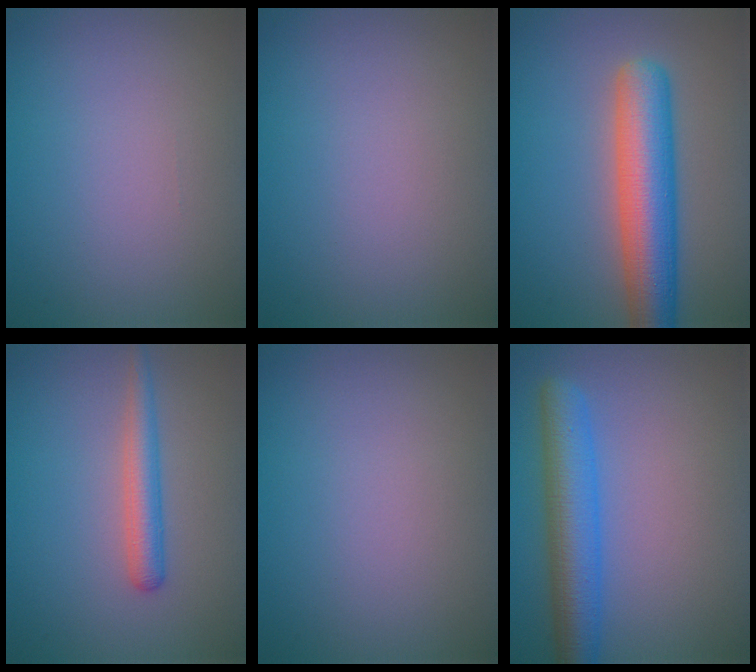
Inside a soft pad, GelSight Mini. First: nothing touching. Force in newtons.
{"total": 0.0}
{"total": 7.4, "press": 7.4, "slide": 0.3}
{"total": 2.5, "press": 2.5, "slide": 0.1}
{"total": 0.0}
{"total": 5.7, "press": 5.7, "slide": 0.2}